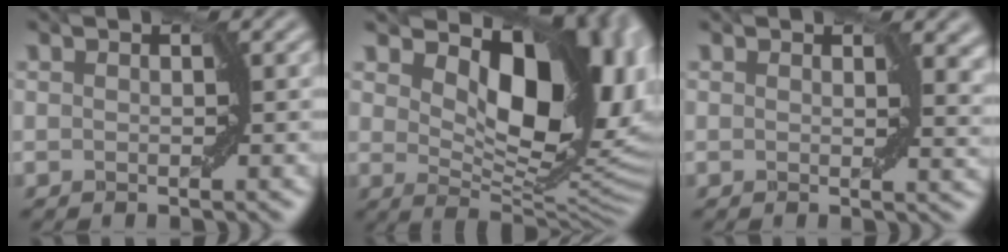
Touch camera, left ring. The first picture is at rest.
{"total": 13.7, "force": [3.6, 7.3, 11.0], "torque": [-0.149, -0.014, 0.068]}
{"total": 3.9, "force": [1.1, 2.5, 2.8], "torque": [-0.024, -0.002, 0.007]}